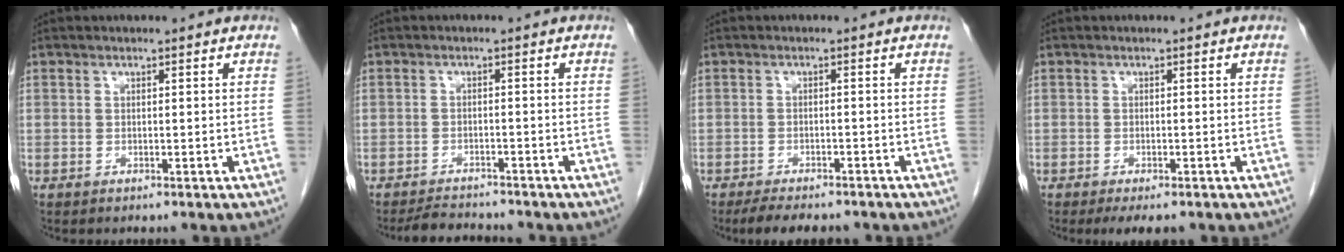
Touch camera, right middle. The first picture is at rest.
{"total": 4.2, "force": [-4.1, 0.5, 0.8], "torque": [-0.018, -0.015, -0.067]}
{"total": 7.1, "force": [-6.0, 2.0, 3.2], "torque": [-0.050, -0.009, -0.084]}
{"total": 3.8, "force": [-2.8, 1.3, 2.2], "torque": [-0.030, -0.008, -0.037]}